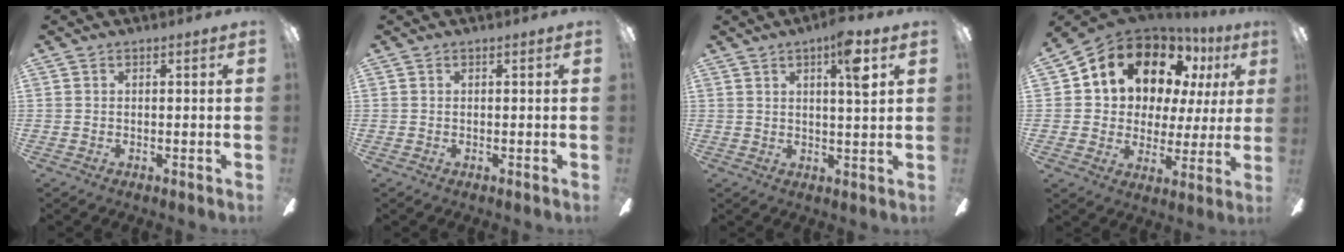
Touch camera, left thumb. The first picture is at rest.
{"total": 0.0}
{"total": 7.3, "force": [3.5, 1.2, 6.3], "torque": [-0.097, -0.007, 0.050]}
{"total": 15.7, "force": [8.4, 11.0, 7.4], "torque": [-0.129, -0.043, 0.161]}